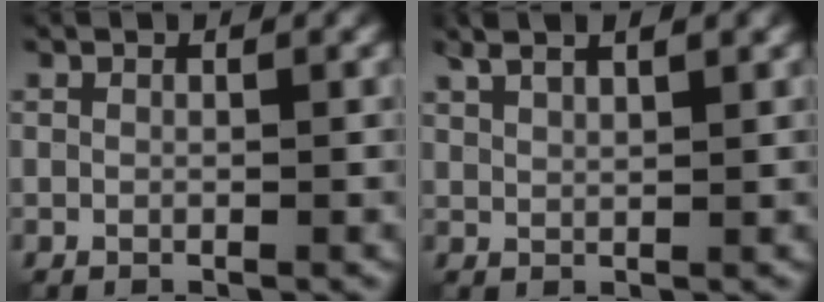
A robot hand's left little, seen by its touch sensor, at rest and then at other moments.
{"total": 4.4, "force": [2.9, 1.4, 3.1], "torque": [-0.045, 0.016, 0.033]}